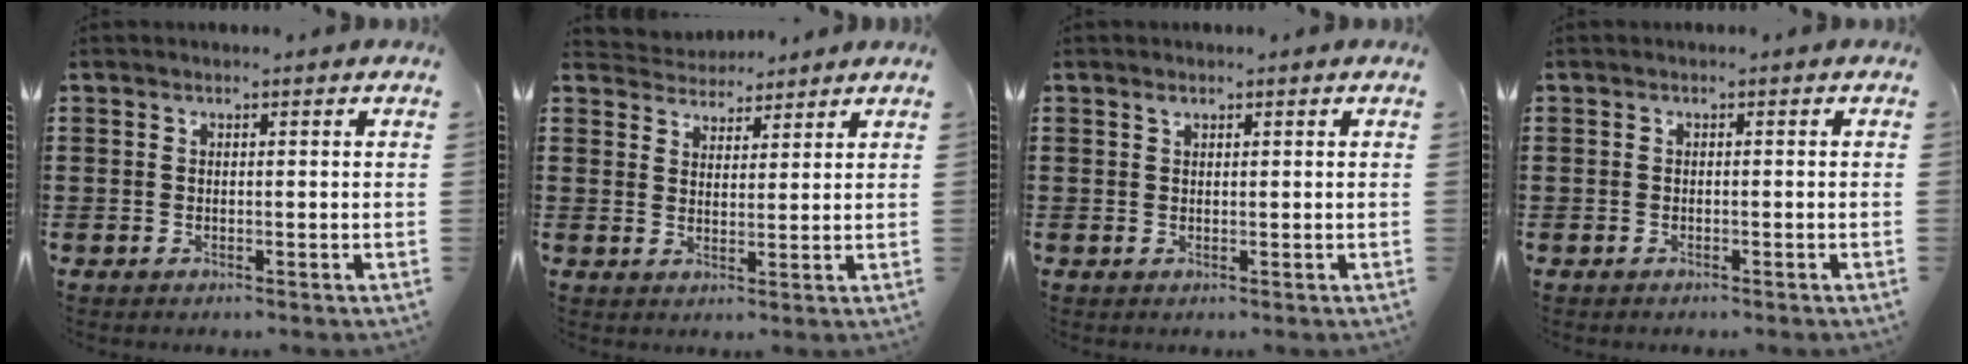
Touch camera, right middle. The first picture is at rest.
{"total": 3.8, "force": [3.5, 1.1, -0.6], "torque": [-0.004, -0.011, 0.066]}
{"total": 0.8, "force": [0.6, 0.2, 0.4], "torque": [-0.010, 0.000, 0.012]}
{"total": 0.7, "force": [-0.6, 0.2, -0.1], "torque": [0.003, 0.002, -0.014]}